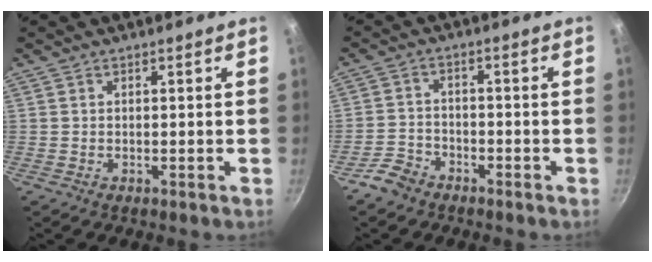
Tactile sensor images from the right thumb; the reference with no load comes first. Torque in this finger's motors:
{"motor_torque": [0.64, -0.08, -0.45, -0.18, -0.06]}